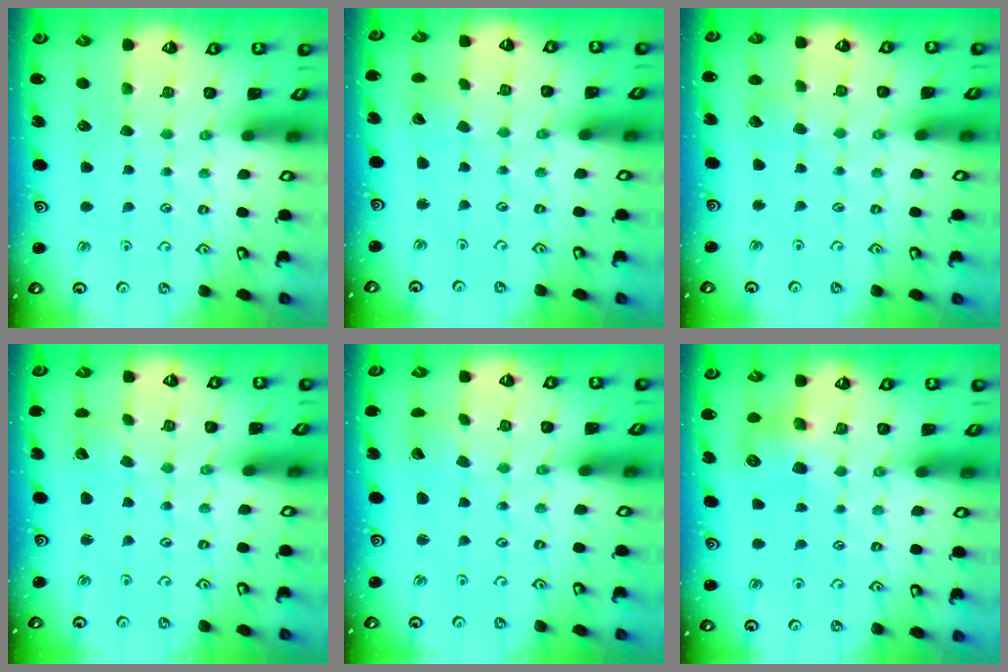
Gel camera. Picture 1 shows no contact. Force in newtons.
{"total": 2.7, "press": 2.7, "slide": 0.2}
{"total": 2.7, "press": 2.7, "slide": 0.3}
{"total": 1.5, "press": 1.5, "slide": 0.0}
{"total": 2.1, "press": 2.1, "slide": 0.2}
{"total": 7.8, "press": 7.7, "slide": 0.5}